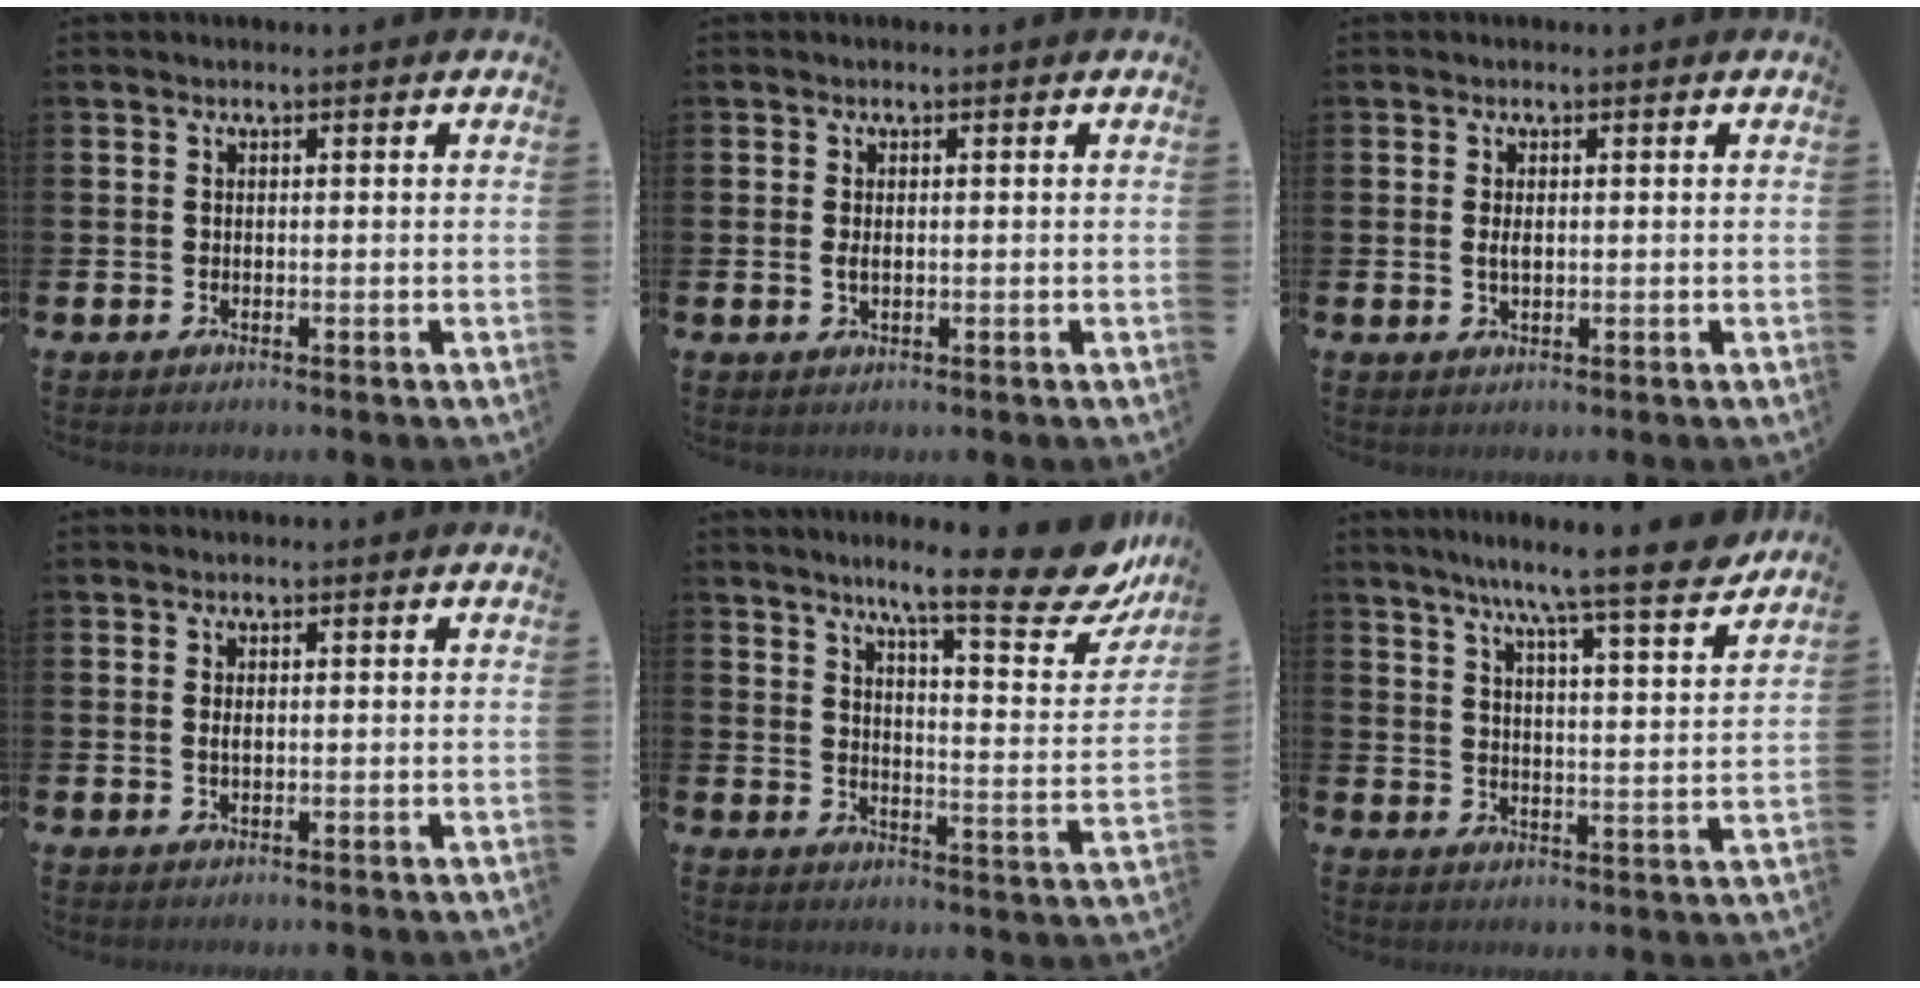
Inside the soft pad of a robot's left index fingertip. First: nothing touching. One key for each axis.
{"total": 1.1, "fx": 0.1, "fy": 0.6, "fz": 1.0, "tx": -0.018, "ty": 0.004, "tz": -0.001}
{"total": 1.4, "fx": 0.2, "fy": 0.7, "fz": 1.2, "tx": -0.025, "ty": 0.004, "tz": 0.002}
{"total": 0.8, "fx": 0.2, "fy": 0.3, "fz": 0.7, "tx": -0.012, "ty": 0.003, "tz": 0.001}
{"total": 12.8, "fx": 9.7, "fy": 2.3, "fz": 8.0, "tx": -0.127, "ty": -0.064, "tz": 0.152}
{"total": 9.0, "fx": 8.0, "fy": -0.2, "fz": 4.1, "tx": -0.095, "ty": -0.050, "tz": 0.136}